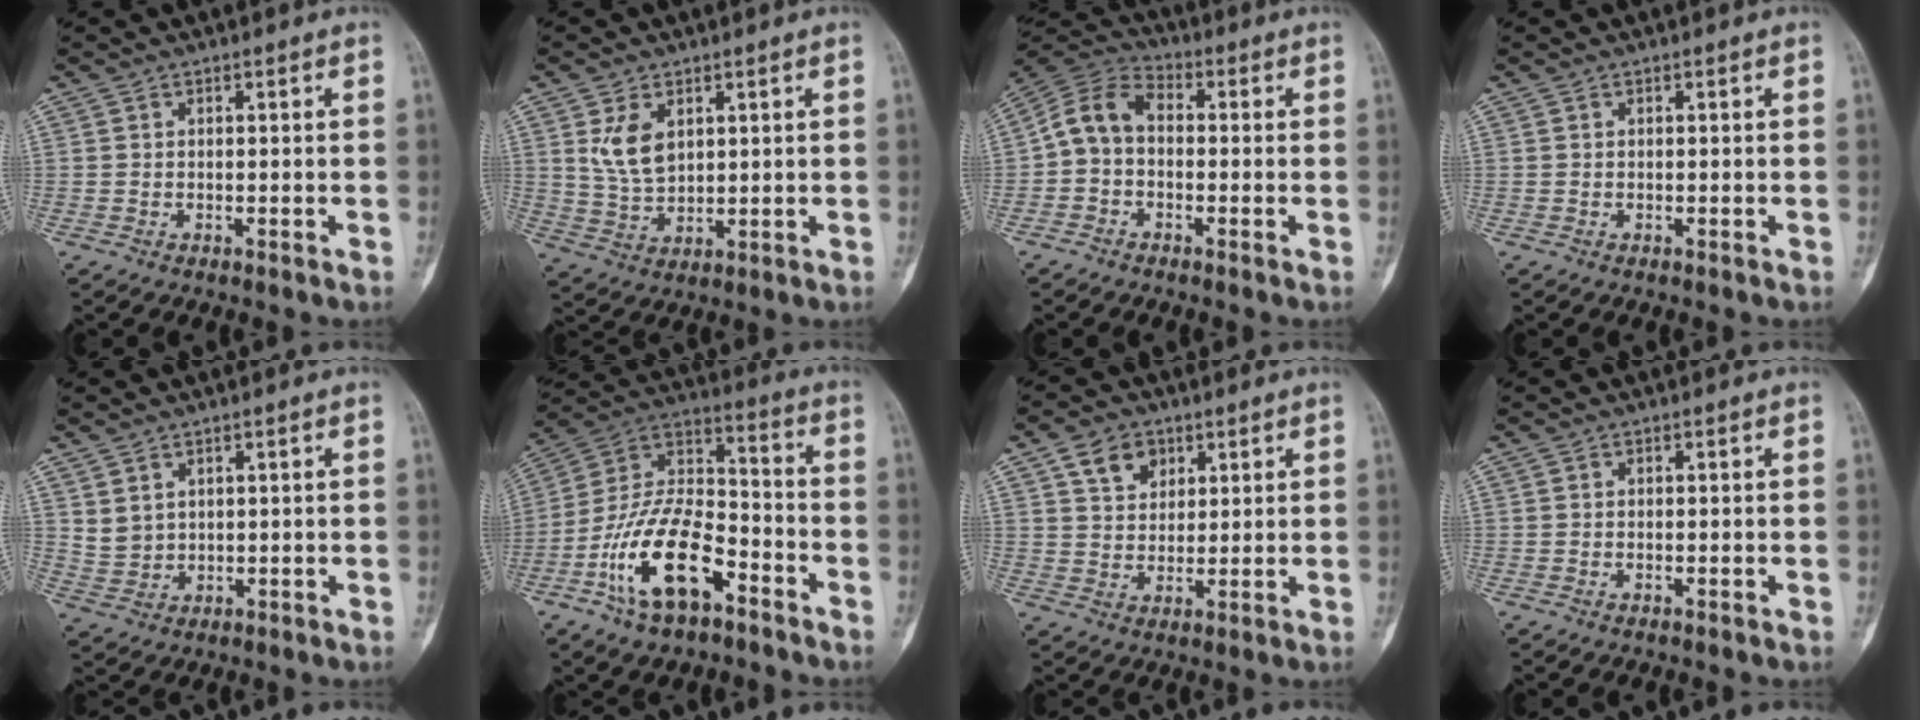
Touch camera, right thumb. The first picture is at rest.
{"total": 6.9, "force": [2.5, 4.2, 4.8], "torque": [-0.077, -0.012, 0.057]}
{"total": 8.3, "force": [-0.7, 5.9, 5.8], "torque": [-0.098, 0.030, -0.032]}
{"total": 0.0}
{"total": 3.5, "force": [1.8, 2.6, 1.5], "torque": [-0.021, -0.015, 0.047]}
{"total": 18.5, "force": [-9.0, 8.8, 13.6], "torque": [-0.245, 0.067, -0.169]}
{"total": 6.6, "force": [3.3, 4.8, 3.1], "torque": [-0.029, -0.014, 0.059]}
{"total": 0.0}